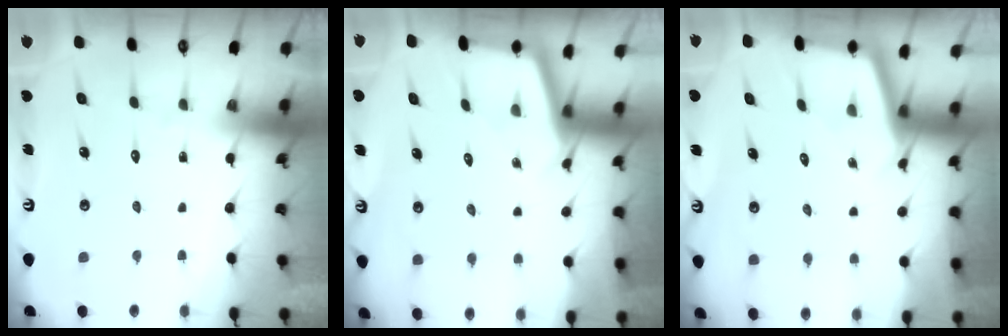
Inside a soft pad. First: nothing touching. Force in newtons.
{"total": 2.4, "press": 2.4, "slide": 0.1}
{"total": 2.4, "press": 2.4, "slide": 0.1}